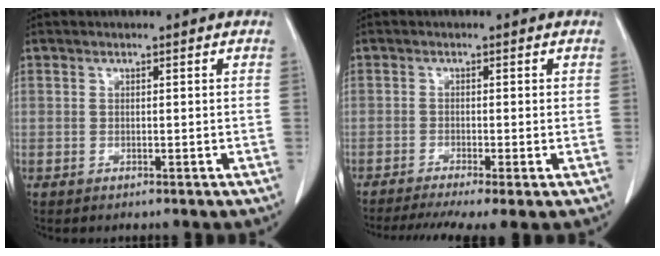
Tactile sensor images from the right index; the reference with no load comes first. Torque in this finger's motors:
{"motor_torque": [1.13, -1.01, 0.14, 0.12]}